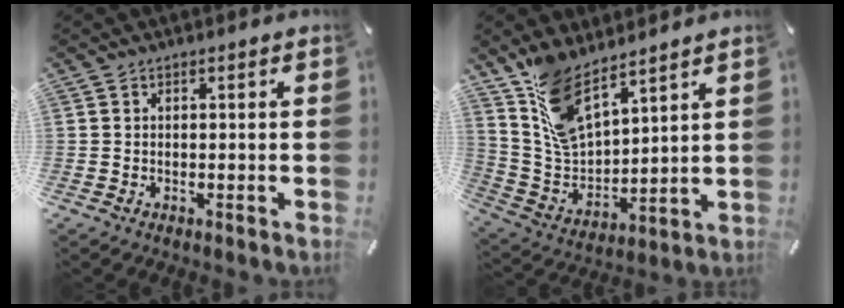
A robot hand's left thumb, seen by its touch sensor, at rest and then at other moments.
{"total": 11.6, "force": [9.4, 4.3, 5.2], "torque": [-0.140, -0.058, 0.179]}